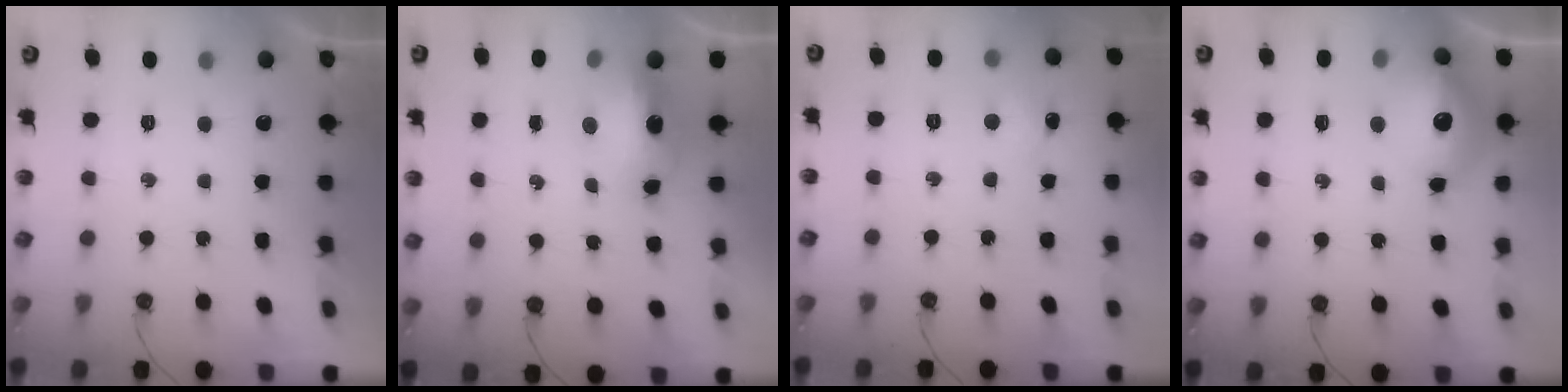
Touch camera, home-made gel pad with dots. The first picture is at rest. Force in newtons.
{"total": 12.7, "press": 12.7, "slide": 1.4}
{"total": 6.6, "press": 6.6, "slide": 0.9}
{"total": 15.0, "press": 14.9, "slide": 1.4}